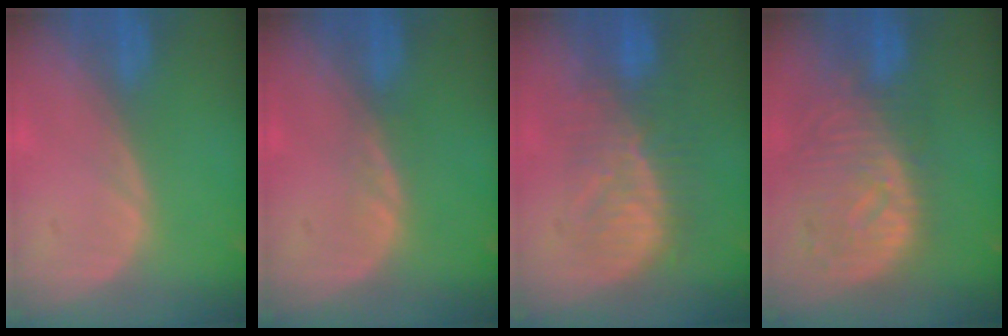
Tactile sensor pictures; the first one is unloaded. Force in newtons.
{"total": 1.1, "press": 1.0, "slide": 0.2}
{"total": 8.9, "press": 8.5, "slide": 2.4}
{"total": 11.1, "press": 9.7, "slide": 5.3}